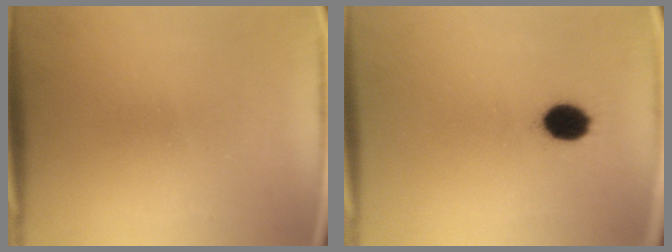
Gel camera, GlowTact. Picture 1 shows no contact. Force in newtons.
{"total": 5.7}